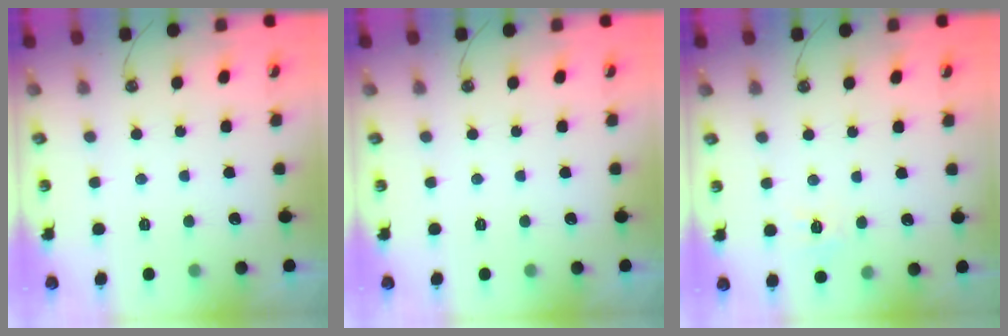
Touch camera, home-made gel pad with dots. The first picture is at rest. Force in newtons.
{"total": 0.0}
{"total": 6.6, "press": 6.6, "slide": 0.6}